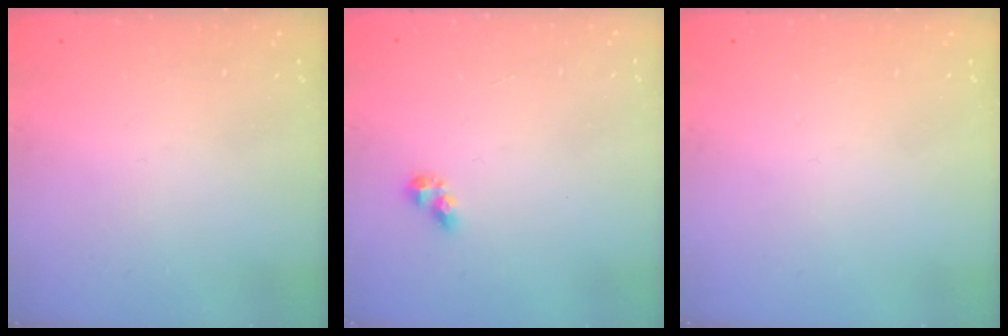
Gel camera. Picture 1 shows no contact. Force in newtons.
{"total": 5.0, "press": 5.0, "slide": 0.5}
{"total": 0.0}